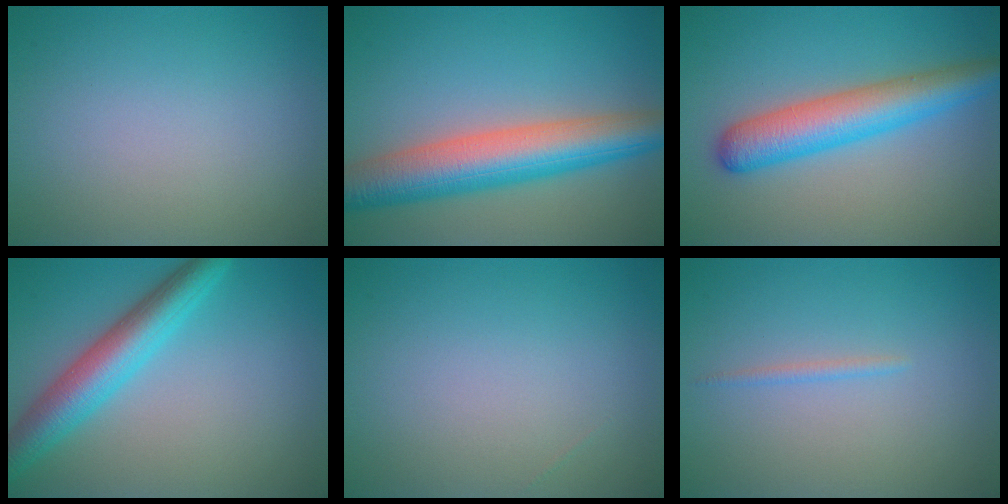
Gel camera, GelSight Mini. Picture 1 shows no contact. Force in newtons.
{"total": 8.5, "press": 8.4, "slide": 0.4}
{"total": 6.1, "press": 6.1, "slide": 0.2}
{"total": 5.5, "press": 5.5, "slide": 0.1}
{"total": 0.0}
{"total": 0.7, "press": 0.7, "slide": 0.1}